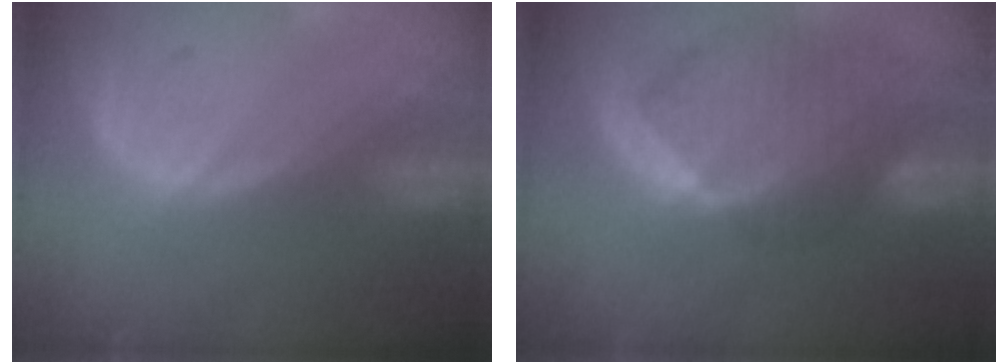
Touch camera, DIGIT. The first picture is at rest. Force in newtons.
{"total": 10.4, "press": 9.0, "slide": 5.1}